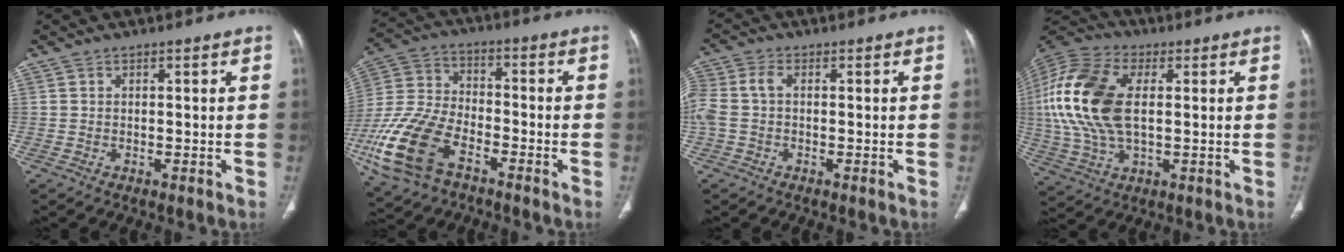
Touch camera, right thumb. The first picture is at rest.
{"total": 17.4, "force": [-8.3, 9.6, 11.9], "torque": [-0.259, 0.027, -0.160]}
{"total": 7.0, "force": [0.0, 4.4, 5.4], "torque": [-0.148, 0.019, 0.000]}
{"total": 19.6, "force": [1.9, 11.1, 16.0], "torque": [-0.360, 0.006, 0.035]}